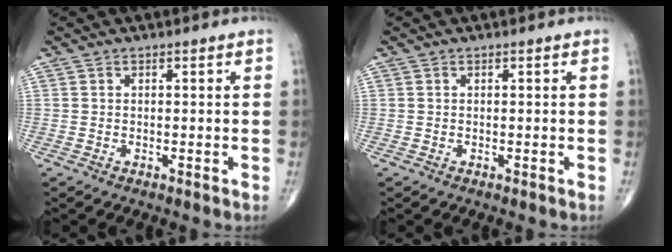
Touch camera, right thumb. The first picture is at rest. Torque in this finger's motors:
{"motor_torque": [-0.42, -0.26, -0.02, 0.01, 0.00]}